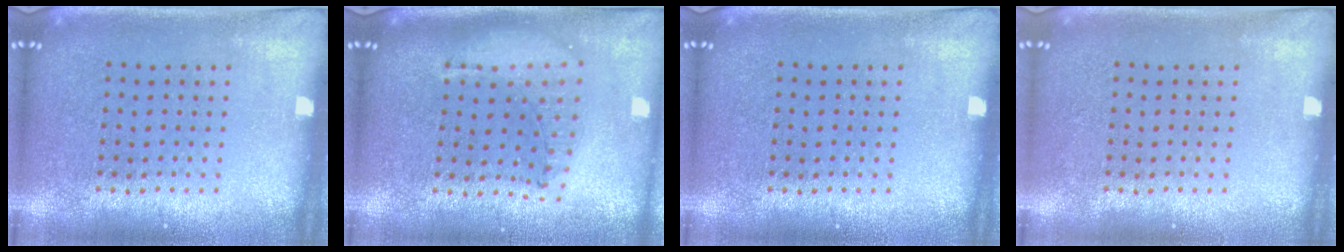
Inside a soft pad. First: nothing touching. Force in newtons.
{"total": 1.3, "press": 1.2, "slide": 0.4}
{"total": 0.0}
{"total": 0.0}